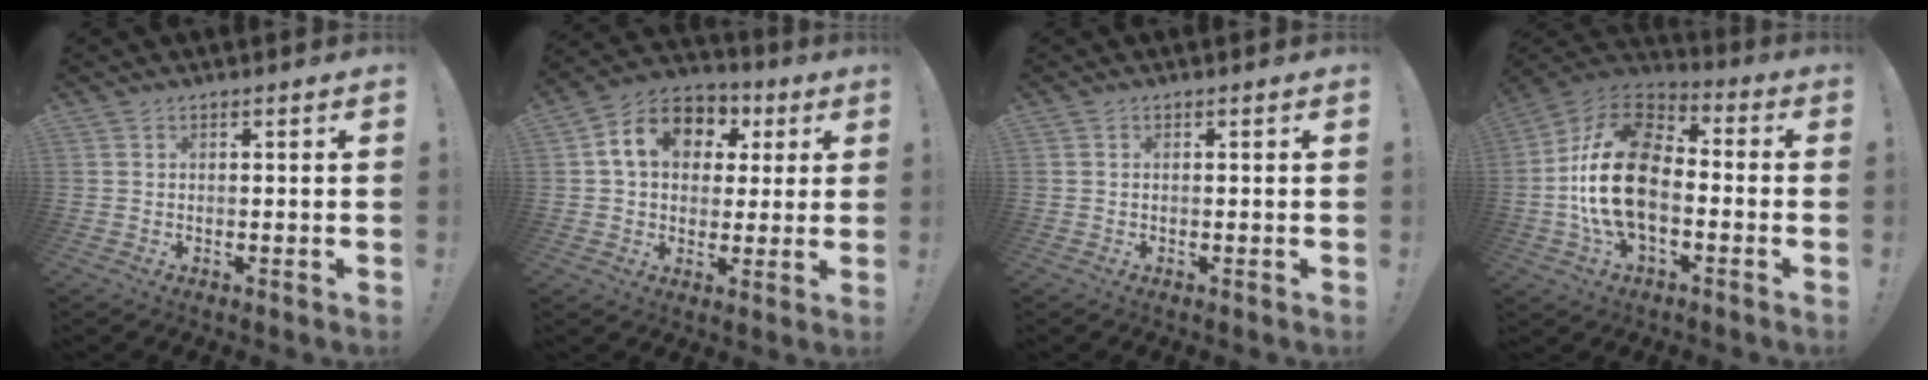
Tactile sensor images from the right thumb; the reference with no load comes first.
{"total": 13.7, "force": [4.2, 10.6, 7.6], "torque": [-0.115, 0.002, 0.084]}
{"total": 0.0}
{"total": 22.3, "force": [-2.6, 13.4, 17.6], "torque": [-0.337, 0.030, -0.041]}